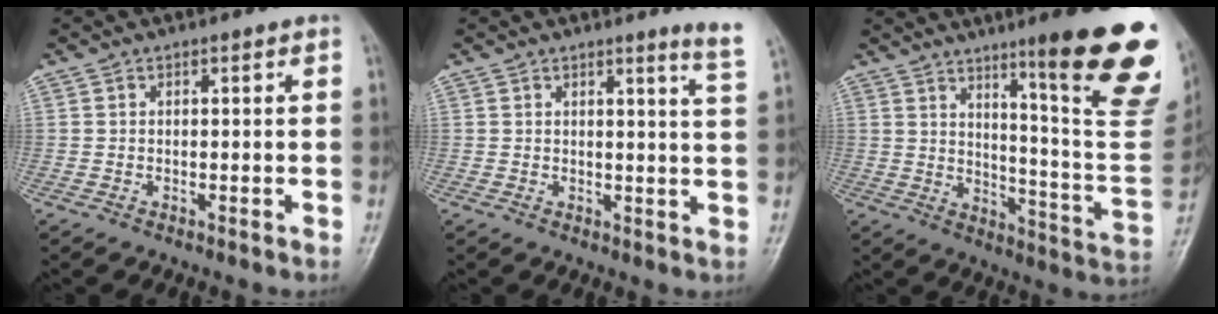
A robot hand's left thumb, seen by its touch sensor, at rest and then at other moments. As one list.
[{"total": 4.3, "force": [3.3, -0.8, 2.6], "torque": [-0.035, -0.033, 0.033]}, {"total": 24.7, "force": [13.5, 3.6, 20.5], "torque": [-0.222, -0.073, 0.193]}]